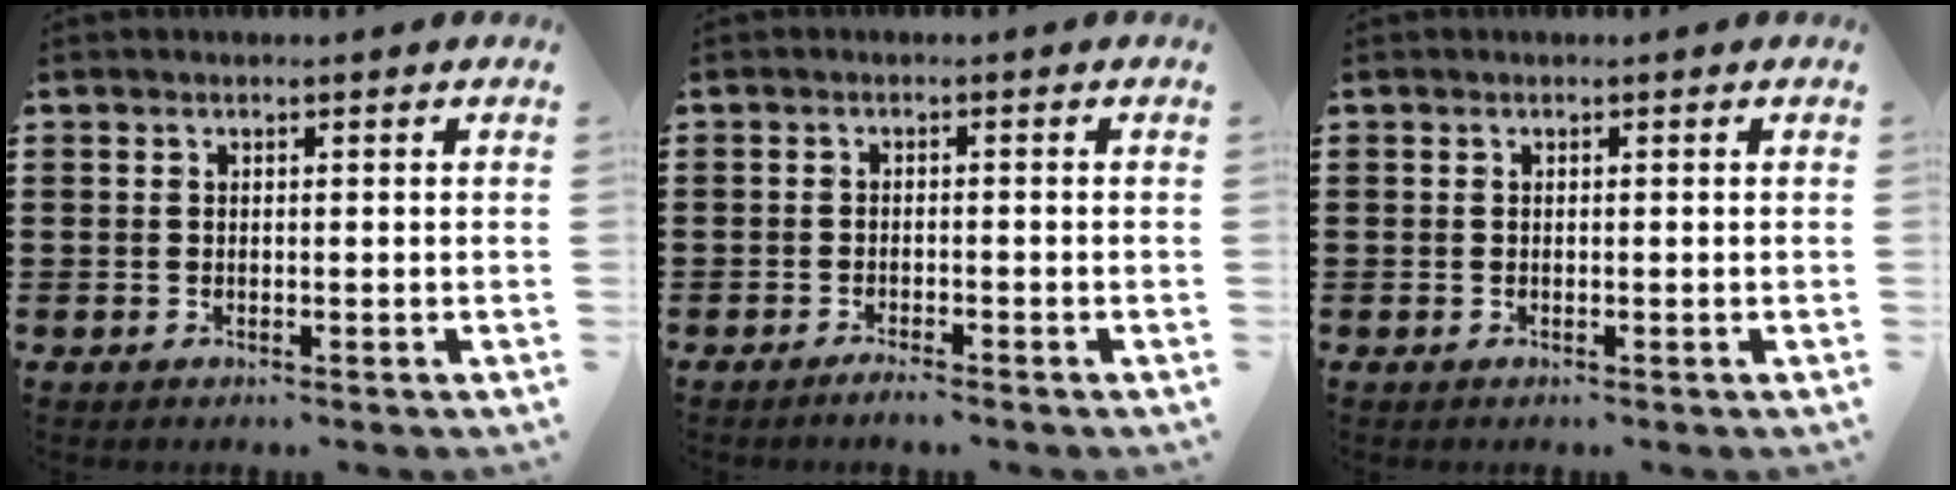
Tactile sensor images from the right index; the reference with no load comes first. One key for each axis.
{"total": 1.5, "fx": -1.4, "fy": -0.1, "fz": 0.5, "tx": -0.009, "ty": -0.001, "tz": -0.026}
{"total": 0.0}